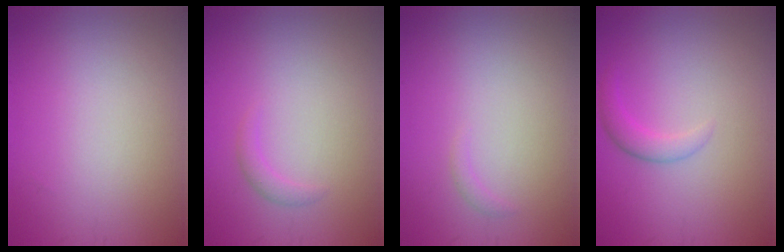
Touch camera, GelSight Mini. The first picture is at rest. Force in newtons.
{"total": 1.1, "press": 1.1, "slide": 0.1}
{"total": 0.6, "press": 0.6, "slide": 0.1}
{"total": 1.8, "press": 1.8, "slide": 0.1}